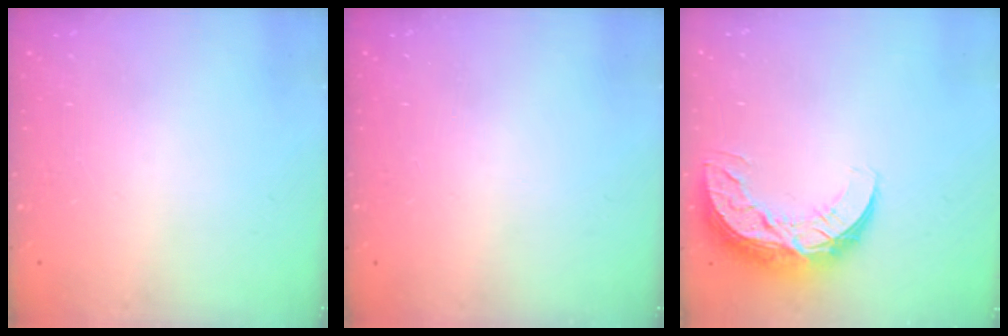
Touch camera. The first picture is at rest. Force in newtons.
{"total": 0.0}
{"total": 12.6, "press": 12.6, "slide": 0.8}